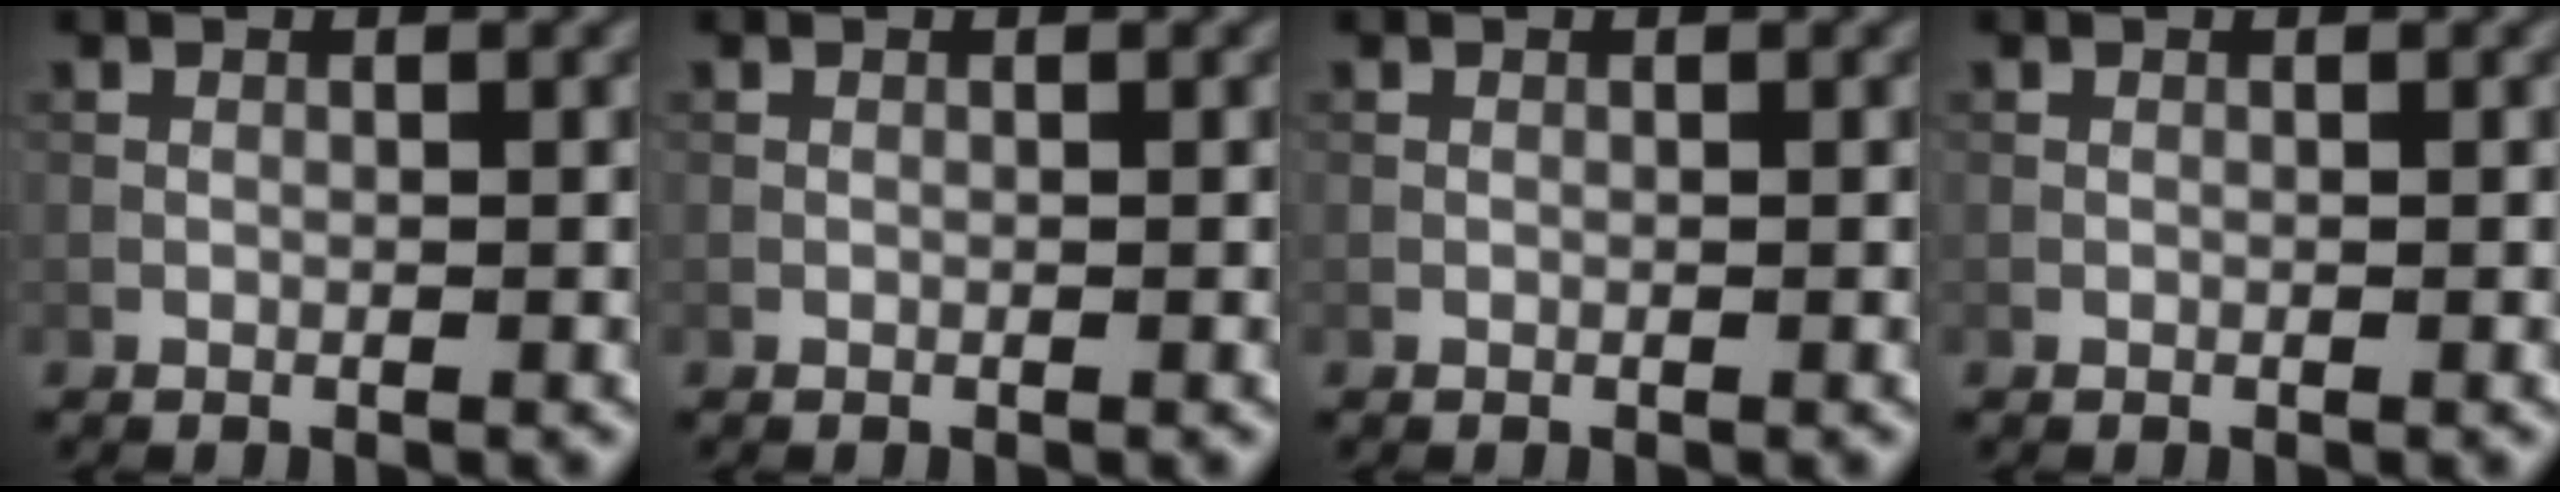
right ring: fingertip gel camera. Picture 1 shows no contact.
{"total": 0.0}
{"total": 0.0}
{"total": 0.0}